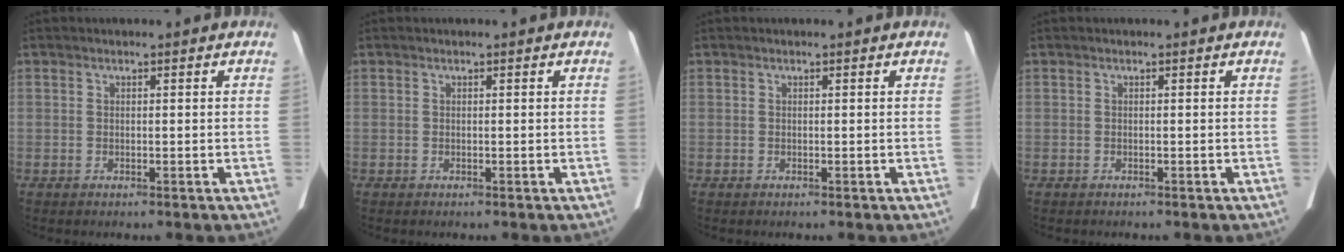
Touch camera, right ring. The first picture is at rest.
{"total": 0.0}
{"total": 0.0}
{"total": 0.0}